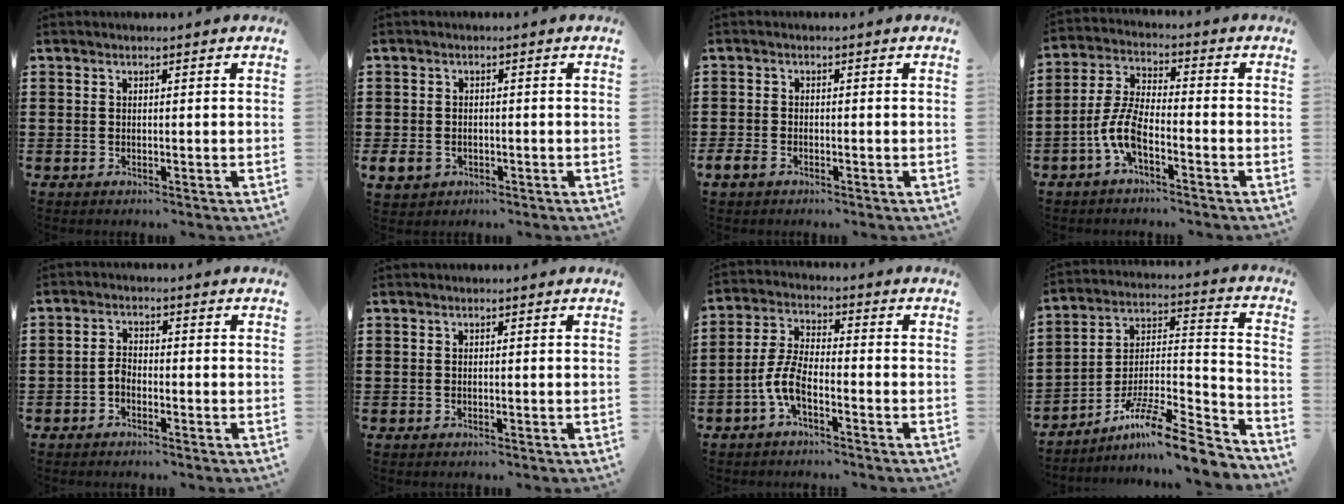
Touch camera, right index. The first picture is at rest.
{"total": 2.1, "force": [-0.9, 1.7, 0.9], "torque": [-0.027, -0.003, -0.020]}
{"total": 1.7, "force": [-1.2, 0.9, 0.8], "torque": [-0.024, -0.001, -0.026]}
{"total": 6.8, "force": [-3.2, 2.4, 5.6], "torque": [-0.142, -0.008, -0.068]}
{"total": 2.1, "force": [-1.2, 1.1, 1.4], "torque": [-0.031, 0.003, -0.024]}
{"total": 0.0}
{"total": 6.1, "force": [-2.9, 2.1, 4.9], "torque": [-0.124, -0.007, -0.062]}
{"total": 11.2, "force": [-8.9, 1.2, 6.8], "torque": [-0.109, 0.013, -0.170]}